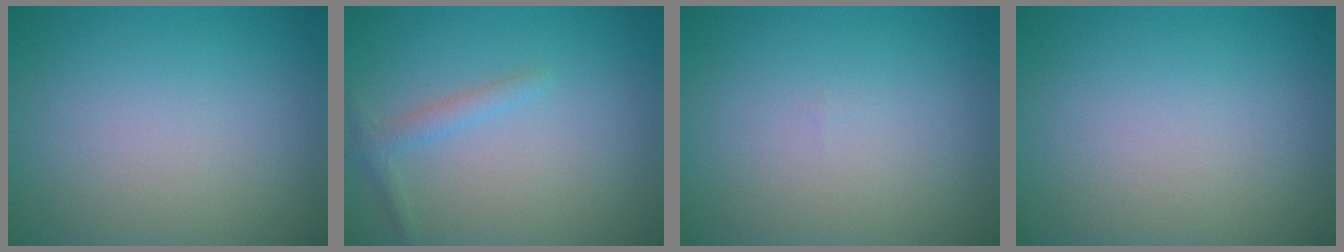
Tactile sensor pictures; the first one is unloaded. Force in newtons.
{"total": 1.4, "press": 1.4, "slide": 0.1}
{"total": 0.0}
{"total": 0.0}